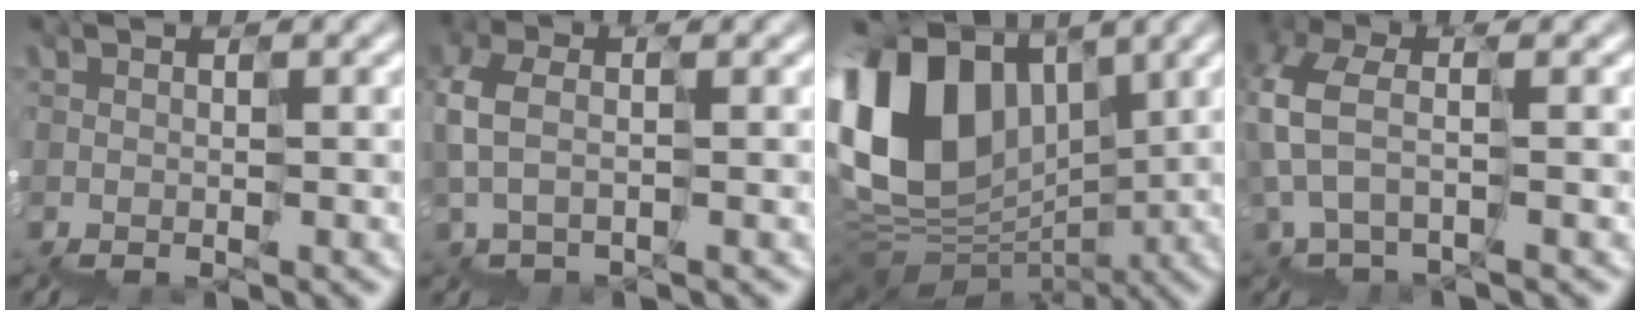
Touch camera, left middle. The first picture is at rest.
{"total": 1.0, "force": [0.4, 0.6, 0.7], "torque": [-0.037, 0.019, -0.005]}
{"total": 11.1, "force": [3.5, 8.8, 5.9], "torque": [-0.136, 0.038, 0.050]}
{"total": 1.9, "force": [0.4, 0.7, 1.7], "torque": [-0.056, 0.022, -0.001]}